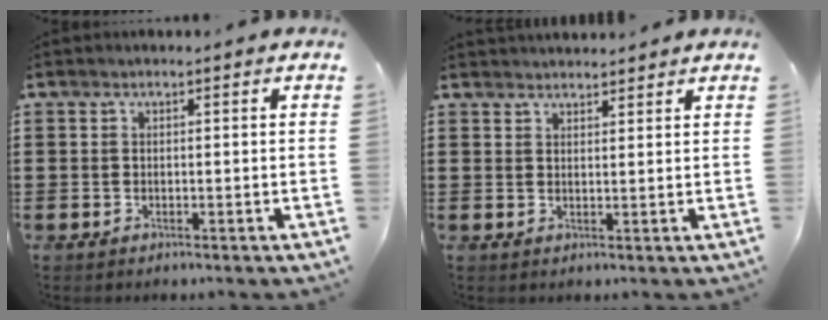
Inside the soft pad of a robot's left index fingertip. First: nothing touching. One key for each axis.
{"total": 2.0, "fx": 2.0, "fy": 0.1, "fz": -0.1, "tx": -0.003, "ty": -0.002, "tz": 0.039}